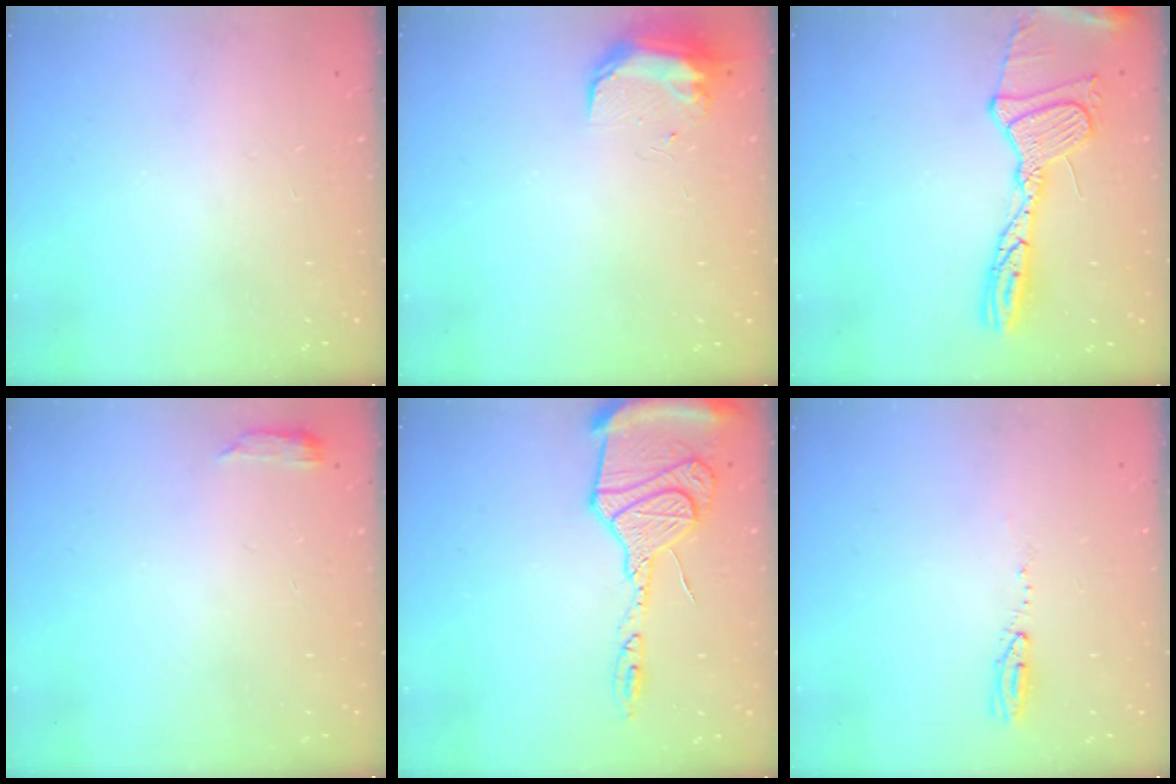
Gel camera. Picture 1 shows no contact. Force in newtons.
{"total": 9.1, "press": 9.0, "slide": 0.5}
{"total": 19.3, "press": 19.2, "slide": 1.8}
{"total": 2.8, "press": 2.8, "slide": 0.5}
{"total": 18.2, "press": 17.5, "slide": 5.0}
{"total": 15.0, "press": 4.7, "slide": 14.2}